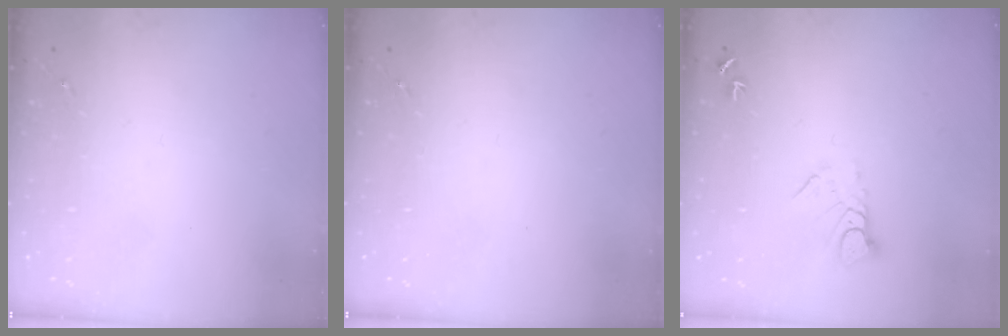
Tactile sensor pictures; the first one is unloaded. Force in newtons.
{"total": 0.0}
{"total": 5.9, "press": 5.9, "slide": 0.5}